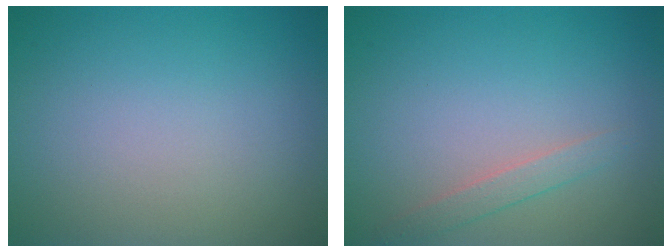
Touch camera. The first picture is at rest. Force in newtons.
{"total": 1.4, "press": 1.4, "slide": 0.1}